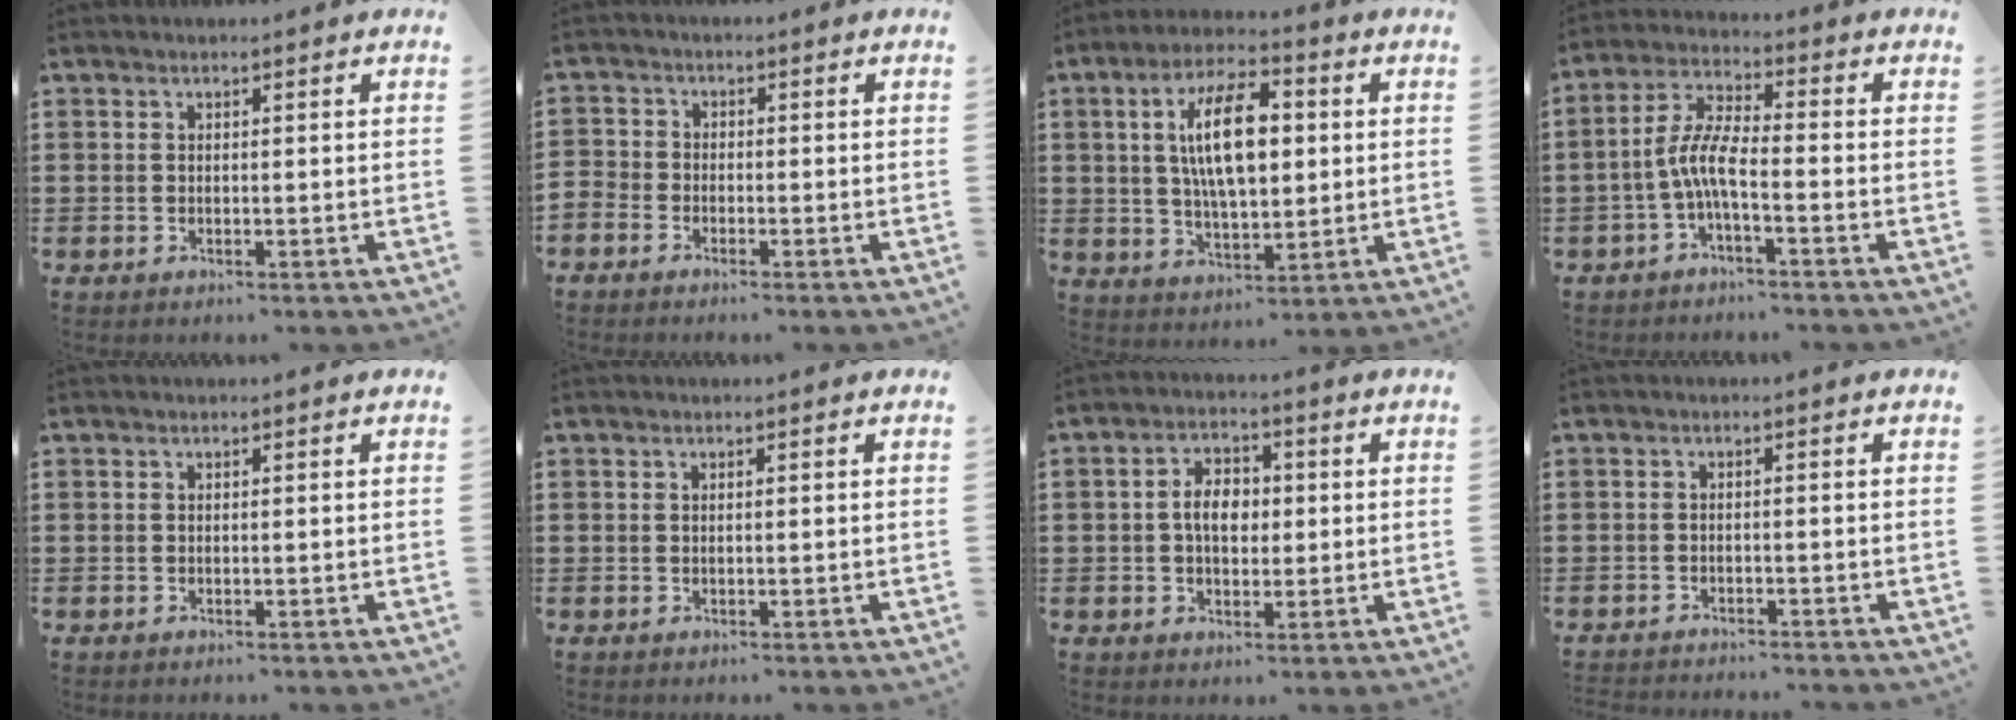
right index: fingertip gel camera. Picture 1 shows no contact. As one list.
[{"total": 1.8, "force": [-1.7, 0.7, -0.1], "torque": [-0.004, 0.002, -0.039]}, {"total": 11.6, "force": [2.0, 4.9, 10.4], "torque": [-0.197, 0.006, 0.026]}, {"total": 6.1, "force": [-2.2, 1.4, 5.5], "torque": [-0.132, -0.008, -0.049]}, {"total": 0.0}, {"total": 0.0}, {"total": 5.0, "force": [0.0, 3.2, 3.7], "torque": [-0.070, 0.011, -0.005]}, {"total": 1.6, "force": [-1.6, -0.1, -0.1], "torque": [-0.001, 0.000, -0.034]}]